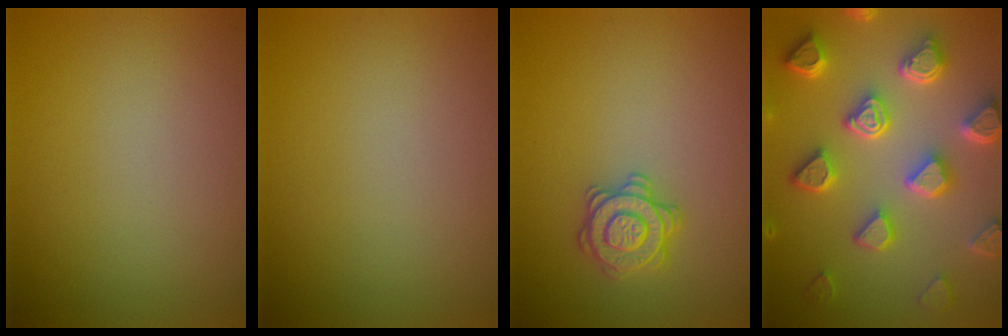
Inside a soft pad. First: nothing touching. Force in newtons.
{"total": 0.0}
{"total": 2.9, "press": 2.9, "slide": 0.1}
{"total": 7.2, "press": 5.8, "slide": 4.4}